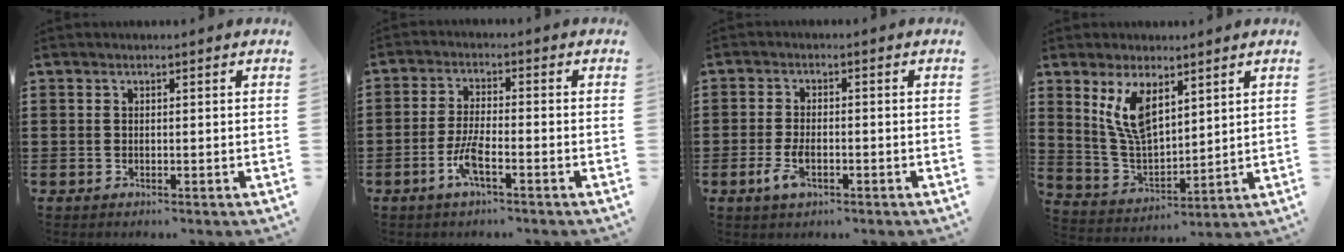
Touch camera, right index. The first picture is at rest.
{"total": 4.6, "force": [-2.4, 0.8, 3.9], "torque": [-0.091, -0.007, -0.051]}
{"total": 3.9, "force": [-1.5, 1.8, 3.1], "torque": [-0.077, -0.007, -0.032]}
{"total": 8.6, "force": [4.4, 3.8, 6.3], "torque": [-0.149, -0.012, 0.077]}